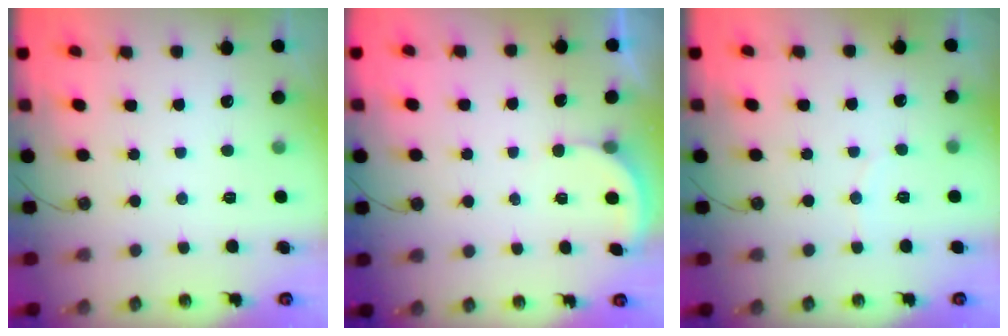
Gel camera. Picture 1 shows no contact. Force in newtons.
{"total": 1.6, "press": 1.6, "slide": 0.3}
{"total": 2.3, "press": 2.3, "slide": 0.2}